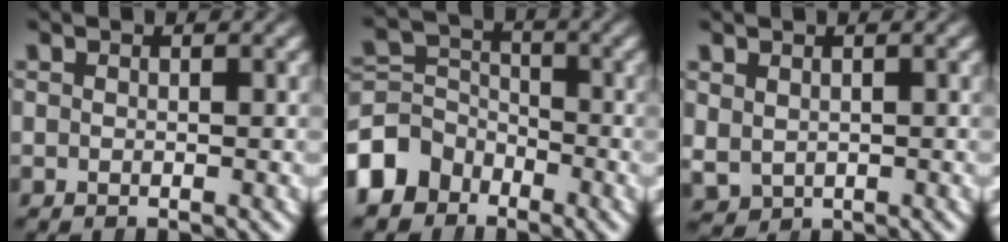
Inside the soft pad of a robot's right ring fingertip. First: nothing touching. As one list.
[{"total": 6.6, "force": [-2.5, 5.6, 2.4], "torque": [-0.056, -0.031, -0.037]}, {"total": 2.4, "force": [0.0, 2.3, 0.8], "torque": [-0.021, -0.022, 0.020]}]